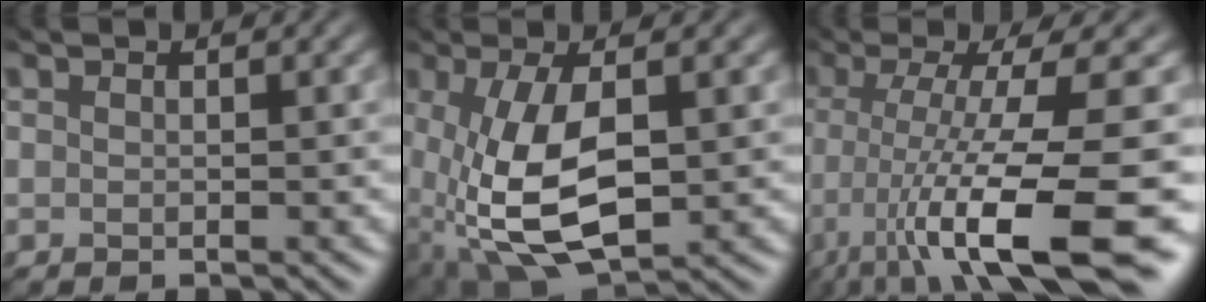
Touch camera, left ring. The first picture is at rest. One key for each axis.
{"total": 9.9, "fx": -2.0, "fy": 4.6, "fz": 8.5, "tx": -0.190, "ty": -0.007, "tz": -0.029}
{"total": 13.4, "fx": -4.9, "fy": 2.9, "fz": 12.1, "tx": -0.185, "ty": -0.017, "tz": -0.067}